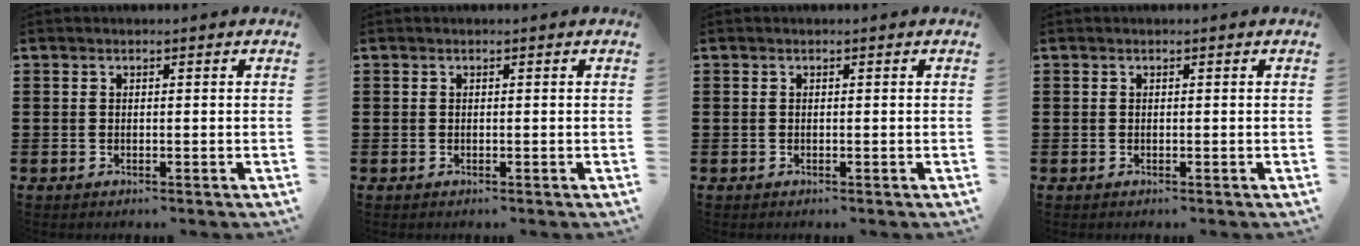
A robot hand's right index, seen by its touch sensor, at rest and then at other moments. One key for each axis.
{"total": 0.0}
{"total": 0.0}
{"total": 0.0}